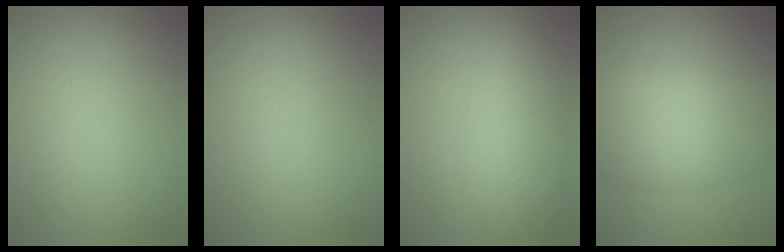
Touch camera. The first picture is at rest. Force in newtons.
{"total": 0.0}
{"total": 5.2, "press": 5.2, "slide": 0.2}
{"total": 7.3, "press": 7.3, "slide": 0.3}